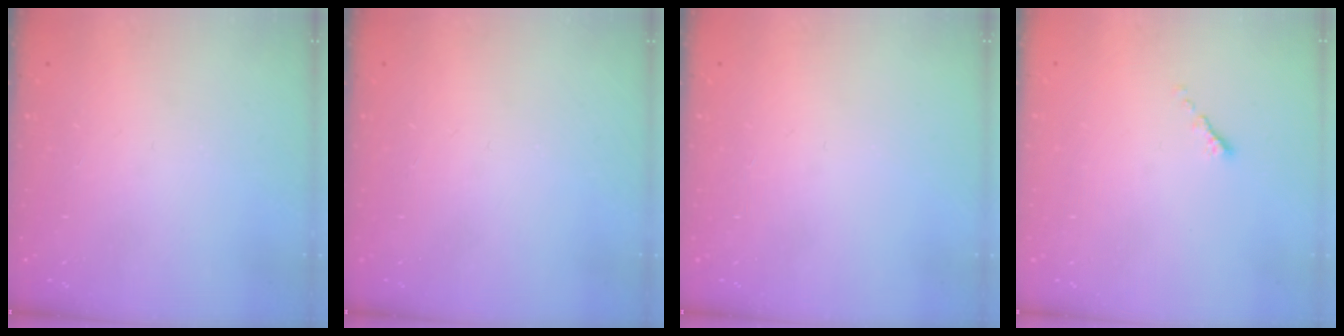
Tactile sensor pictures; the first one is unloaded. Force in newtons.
{"total": 0.0}
{"total": 0.0}
{"total": 0.6, "press": 0.5, "slide": 0.2}